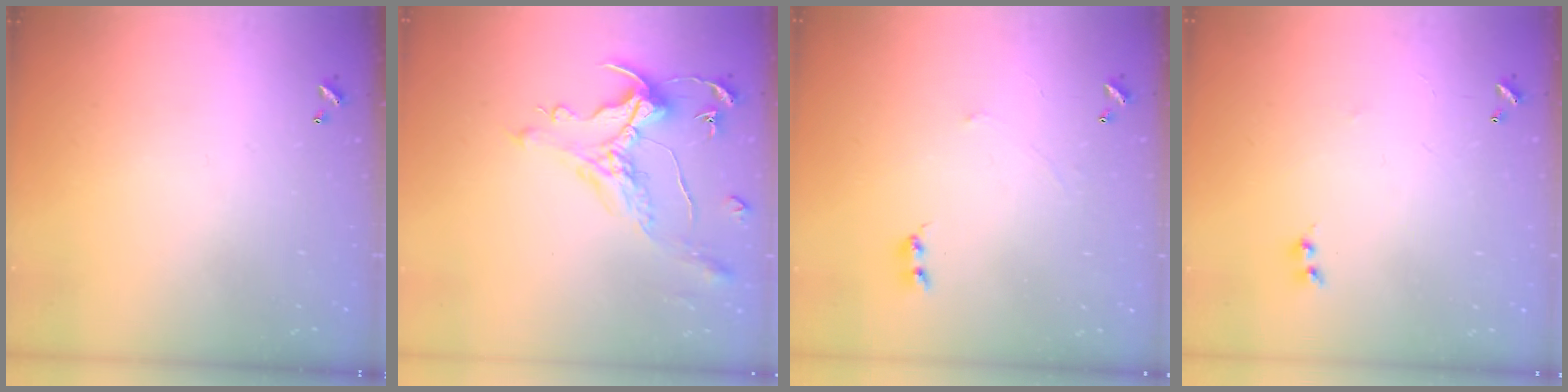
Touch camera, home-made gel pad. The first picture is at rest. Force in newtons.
{"total": 0.9, "press": 0.2, "slide": 0.9}
{"total": 0.9, "press": 0.8, "slide": 0.3}
{"total": 1.8, "press": 1.8, "slide": 0.3}